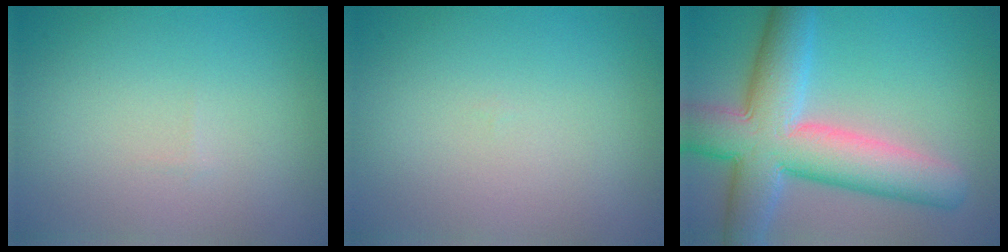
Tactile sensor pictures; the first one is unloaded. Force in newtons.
{"total": 0.0}
{"total": 10.8, "press": 10.8, "slide": 0.4}